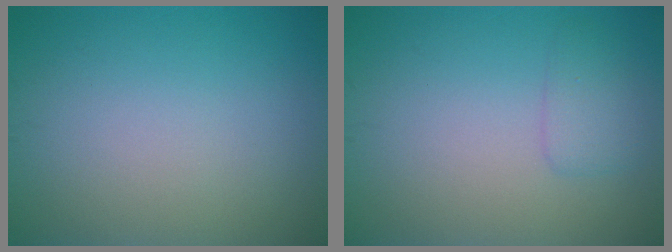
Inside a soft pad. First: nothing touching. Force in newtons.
{"total": 1.7, "press": 1.7, "slide": 0.1}